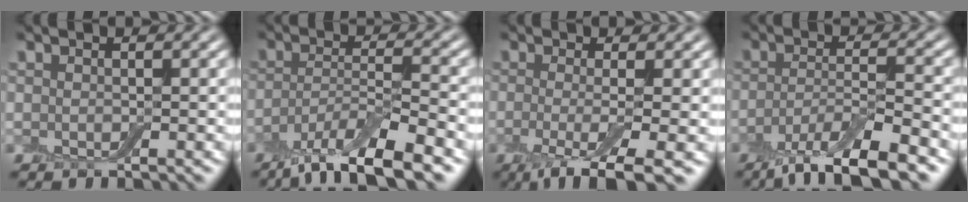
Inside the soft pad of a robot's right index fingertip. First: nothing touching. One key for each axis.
{"total": 7.7, "fx": -5.4, "fy": 2.0, "fz": 5.2, "tx": -0.088, "ty": -0.007, "tz": -0.101}
{"total": 6.7, "fx": -2.4, "fy": 1.8, "fz": 6.0, "tx": -0.093, "ty": -0.016, "tz": -0.047}
{"total": 7.0, "fx": -4.7, "fy": 1.8, "fz": 4.8, "tx": -0.083, "ty": -0.006, "tz": -0.087}